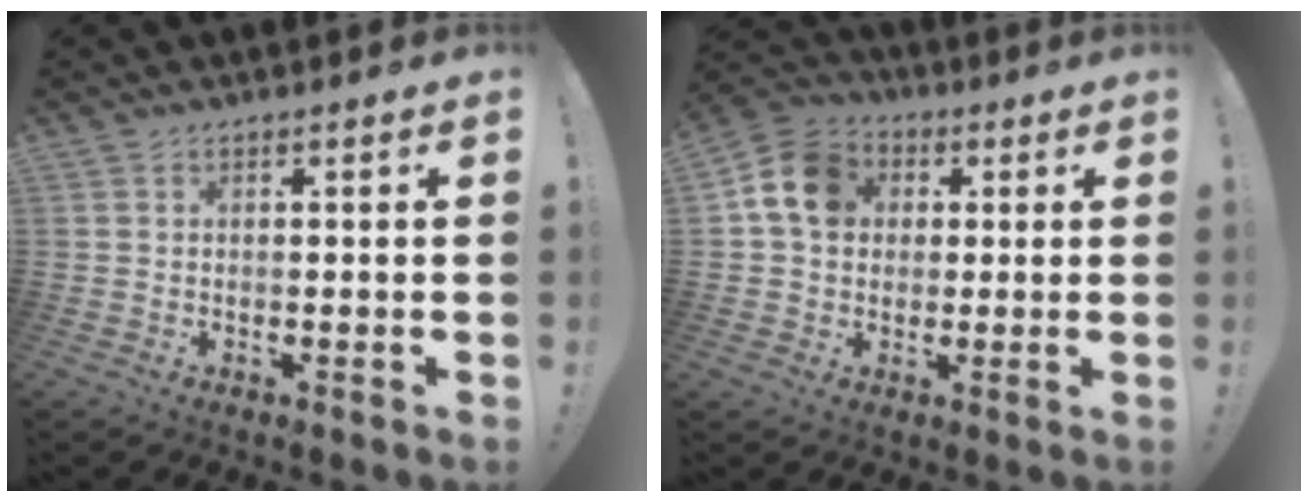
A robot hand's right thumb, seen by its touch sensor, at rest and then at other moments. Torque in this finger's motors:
{"motor_torque": [1.01, 1.23, 0.31, -0.29, 0.07]}